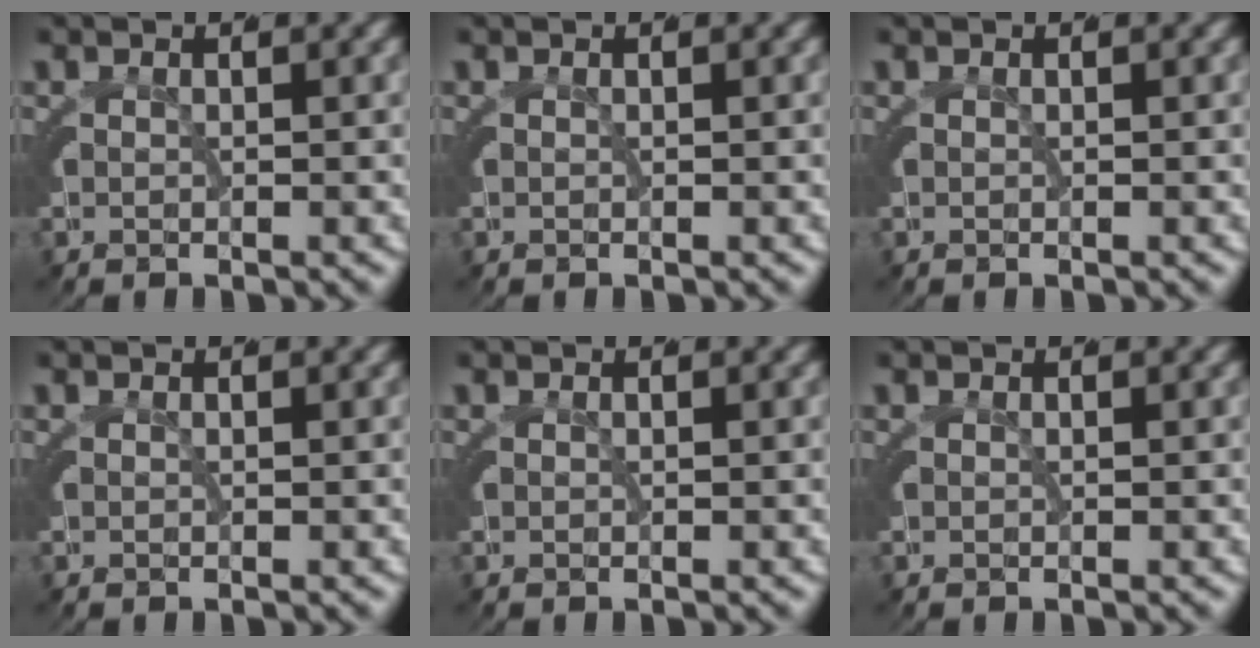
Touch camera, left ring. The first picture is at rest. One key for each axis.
{"total": 2.0, "fx": -0.1, "fy": -1.9, "fz": -0.5, "tx": 0.020, "ty": -0.011, "tz": 0.011}
{"total": 0.0}
{"total": 0.0}
{"total": 0.0}
{"total": 0.0}